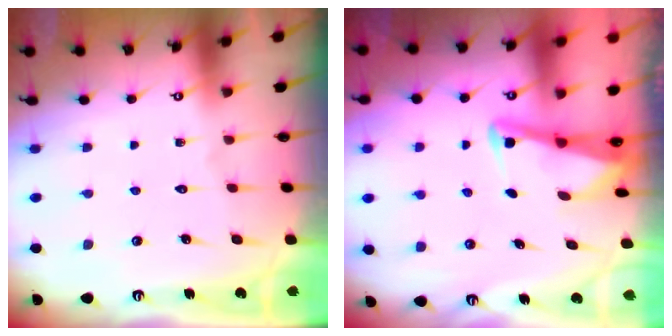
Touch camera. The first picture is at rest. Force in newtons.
{"total": 2.8, "press": 2.8, "slide": 0.4}